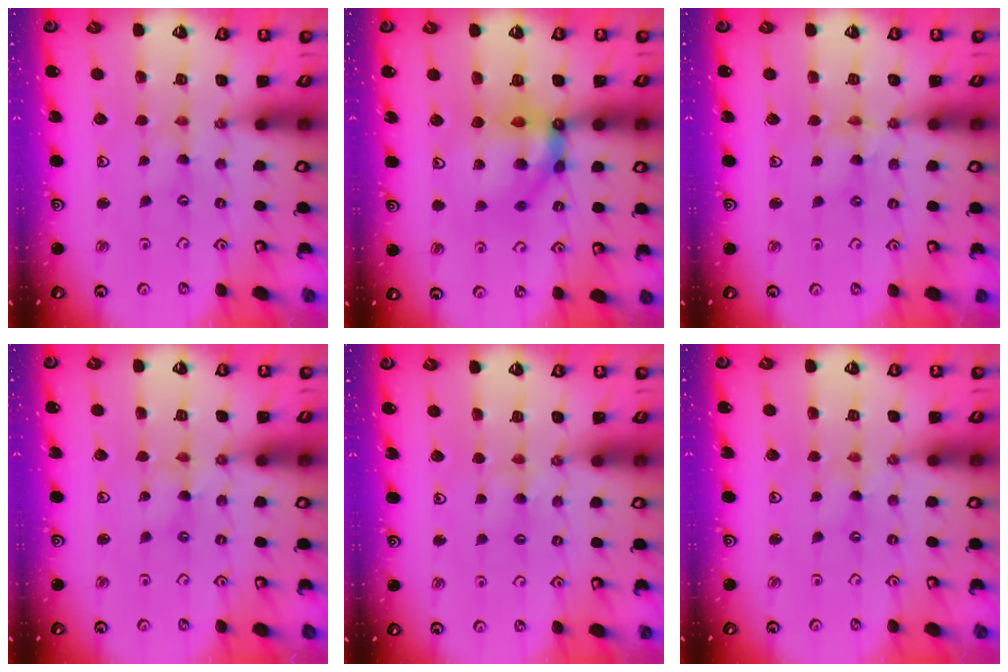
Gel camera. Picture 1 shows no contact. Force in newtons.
{"total": 10.9, "press": 10.7, "slide": 1.9}
{"total": 3.8, "press": 3.8, "slide": 0.3}
{"total": 0.0}
{"total": 4.9, "press": 4.8, "slide": 0.7}
{"total": 0.0}